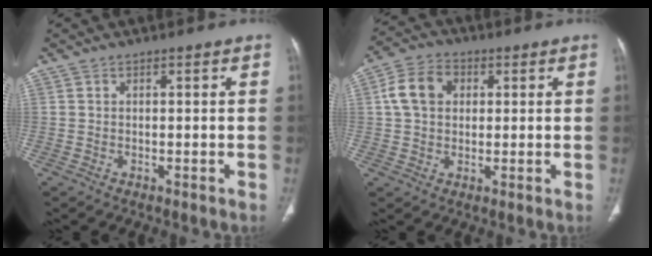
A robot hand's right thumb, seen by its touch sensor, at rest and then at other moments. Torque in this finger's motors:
{"motor_torque": [0.33, 0.61, 0.91, 0.14, 0.08]}